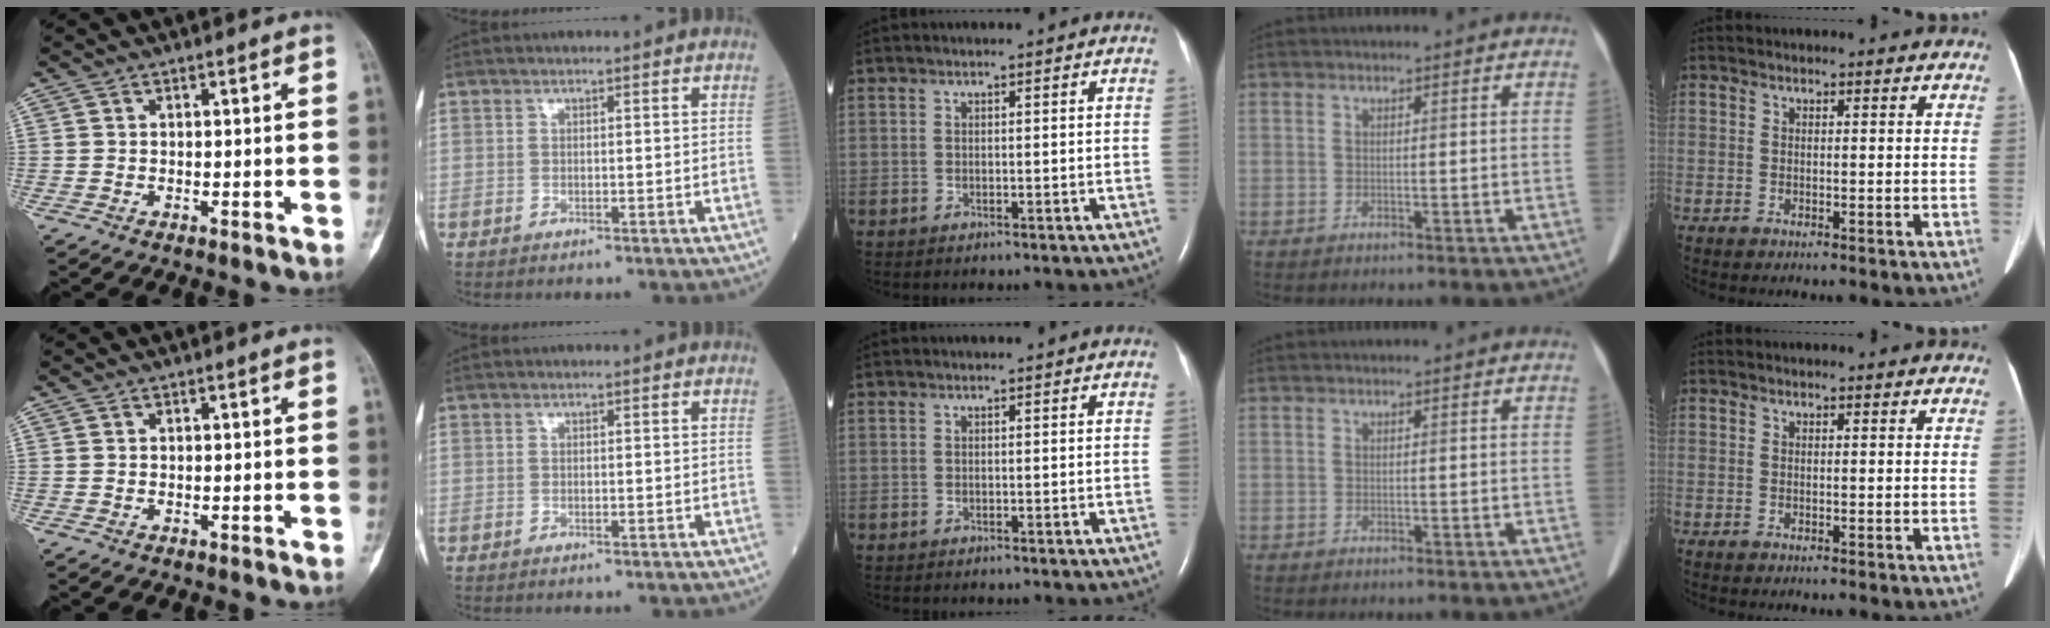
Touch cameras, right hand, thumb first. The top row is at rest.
{}